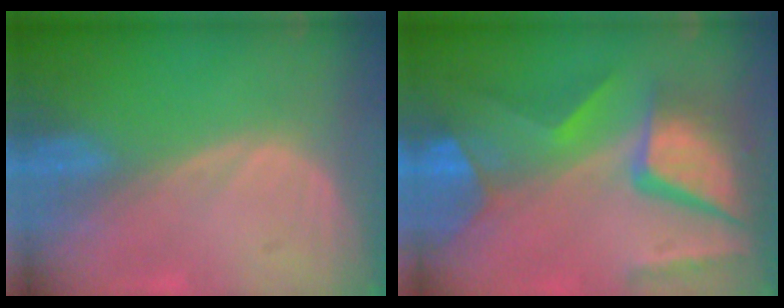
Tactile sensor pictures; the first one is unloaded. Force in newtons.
{"total": 12.0, "press": 9.9, "slide": 6.8}